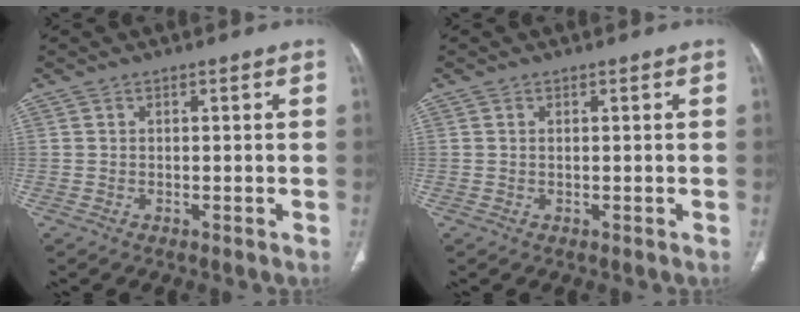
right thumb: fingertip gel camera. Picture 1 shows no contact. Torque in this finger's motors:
{"motor_torque": [-0.19, 0.33, -0.25, 0.11, 0.02]}